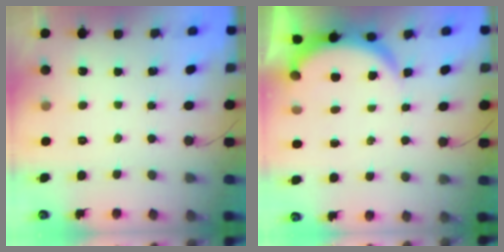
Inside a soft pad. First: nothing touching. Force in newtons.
{"total": 5.4, "press": 5.4, "slide": 0.4}